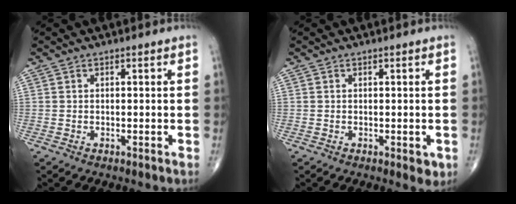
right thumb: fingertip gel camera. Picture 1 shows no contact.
{"total": 1.9, "force": [-0.5, 0.9, 1.7], "torque": [-0.013, -0.002, -0.005]}